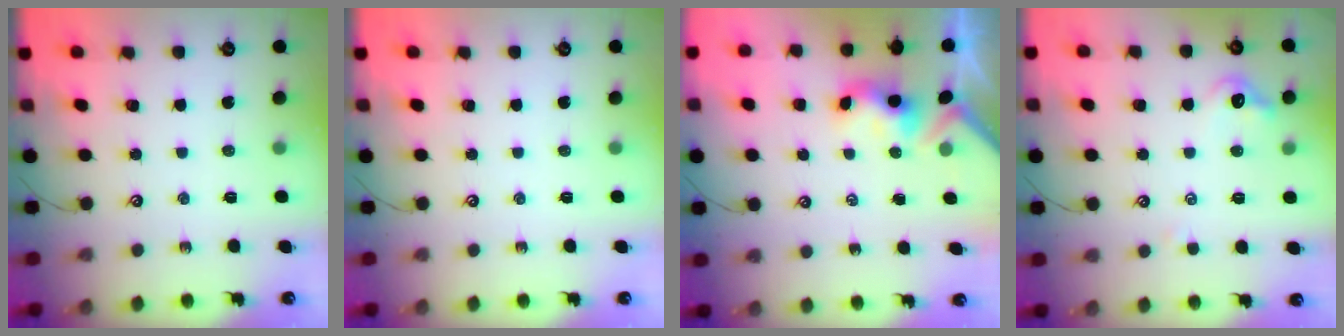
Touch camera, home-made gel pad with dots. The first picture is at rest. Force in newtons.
{"total": 0.0}
{"total": 4.0, "press": 4.0, "slide": 0.2}
{"total": 1.3, "press": 1.1, "slide": 0.7}